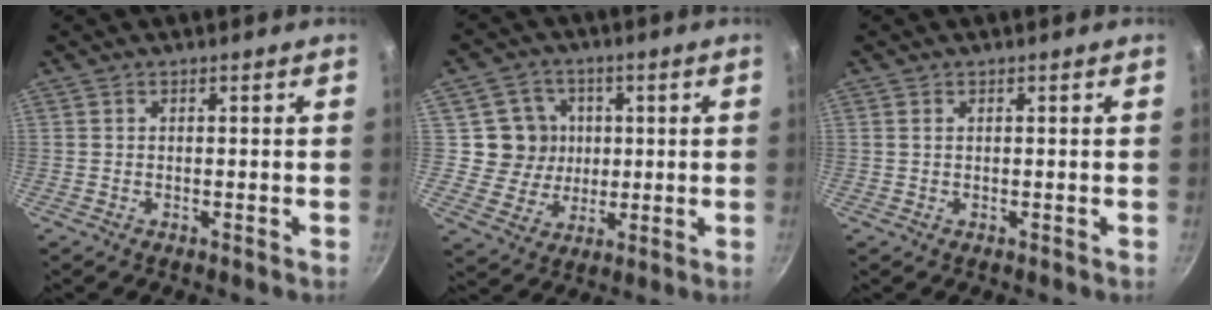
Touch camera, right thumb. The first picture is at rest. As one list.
[{"total": 8.9, "force": [1.3, 8.6, 2.2], "torque": [-0.003, -0.003, 0.020]}, {"total": 0.5, "force": [0.3, 0.3, 0.3], "torque": [-0.007, -0.001, 0.005]}]